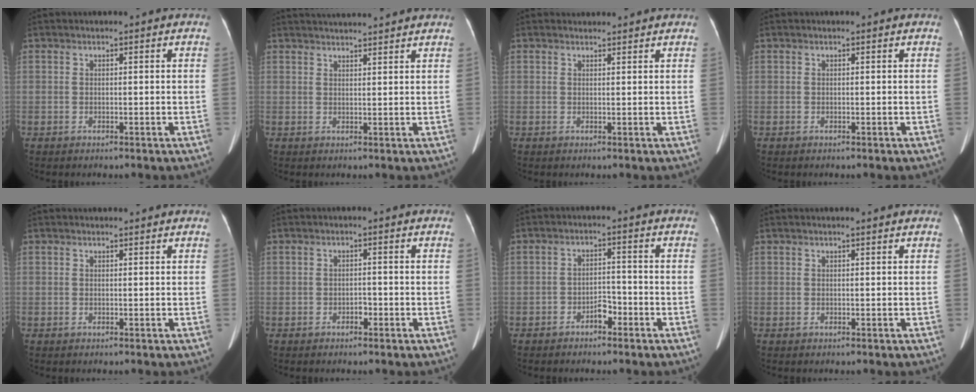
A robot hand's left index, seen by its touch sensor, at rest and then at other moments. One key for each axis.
{"total": 7.6, "fx": 7.3, "fy": -0.3, "fz": 2.4, "tx": -0.037, "ty": 0.032, "tz": 0.095}
{"total": 1.8, "fx": 1.7, "fy": 0.4, "fz": -0.1, "tx": -0.010, "ty": 0.011, "tz": 0.026}
{"total": 0.0}
{"total": 0.8, "fx": 0.8, "fy": 0.2, "fz": 0.0, "tx": -0.012, "ty": 0.005, "tz": 0.012}
{"total": 1.3, "fx": -0.8, "fy": 0.7, "fz": 0.7, "tx": -0.010, "ty": 0.004, "tz": -0.012}
{"total": 3.0, "fx": -2.1, "fy": 1.4, "fz": 1.6, "tx": -0.027, "ty": 0.008, "tz": -0.035}
{"total": 1.0, "fx": 0.9, "fy": 0.0, "fz": 0.4, "tx": -0.013, "ty": 0.008, "tz": 0.013}